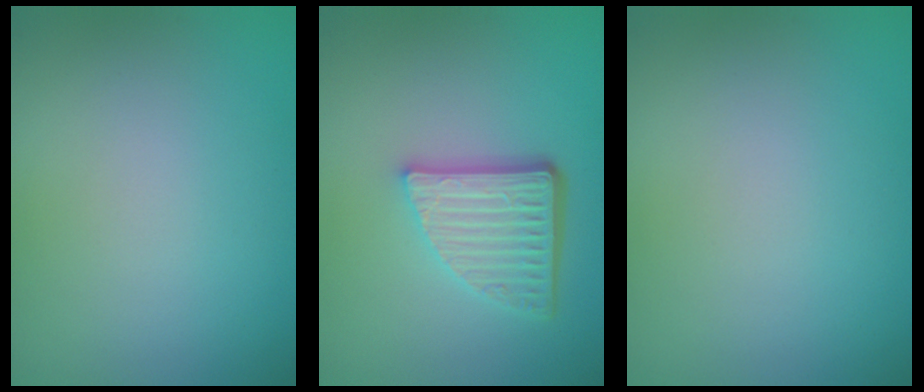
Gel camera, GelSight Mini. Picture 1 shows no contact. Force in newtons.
{"total": 5.1, "press": 3.6, "slide": 3.7}
{"total": 0.0}